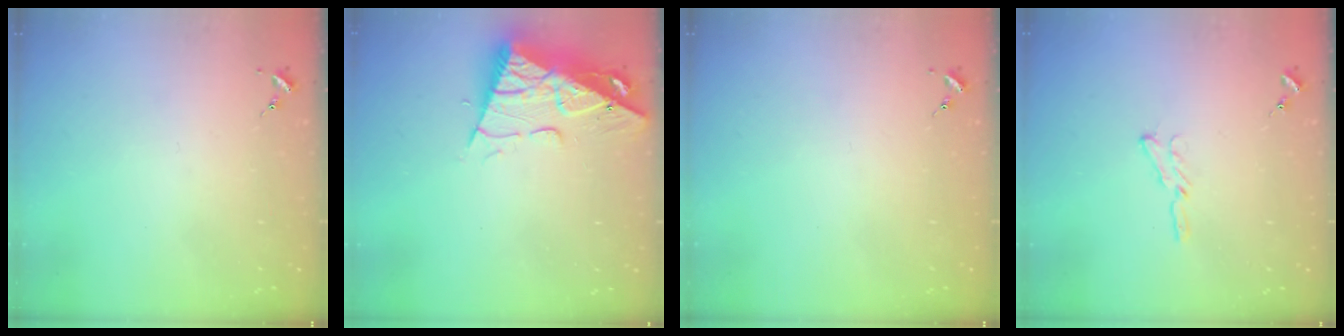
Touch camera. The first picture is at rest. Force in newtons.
{"total": 11.7, "press": 11.6, "slide": 1.4}
{"total": 0.0}
{"total": 4.8, "press": 4.8, "slide": 0.4}